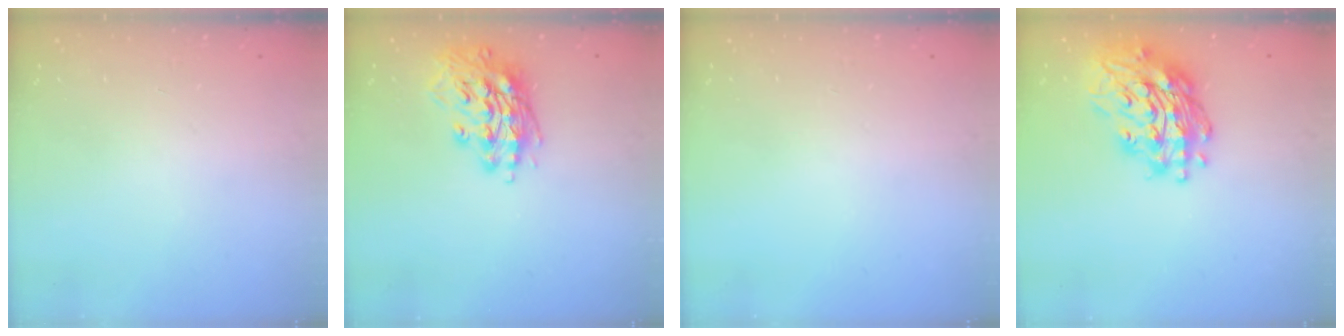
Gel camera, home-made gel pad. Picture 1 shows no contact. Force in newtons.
{"total": 15.7, "press": 15.5, "slide": 2.5}
{"total": 0.0}
{"total": 20.7, "press": 20.6, "slide": 1.9}